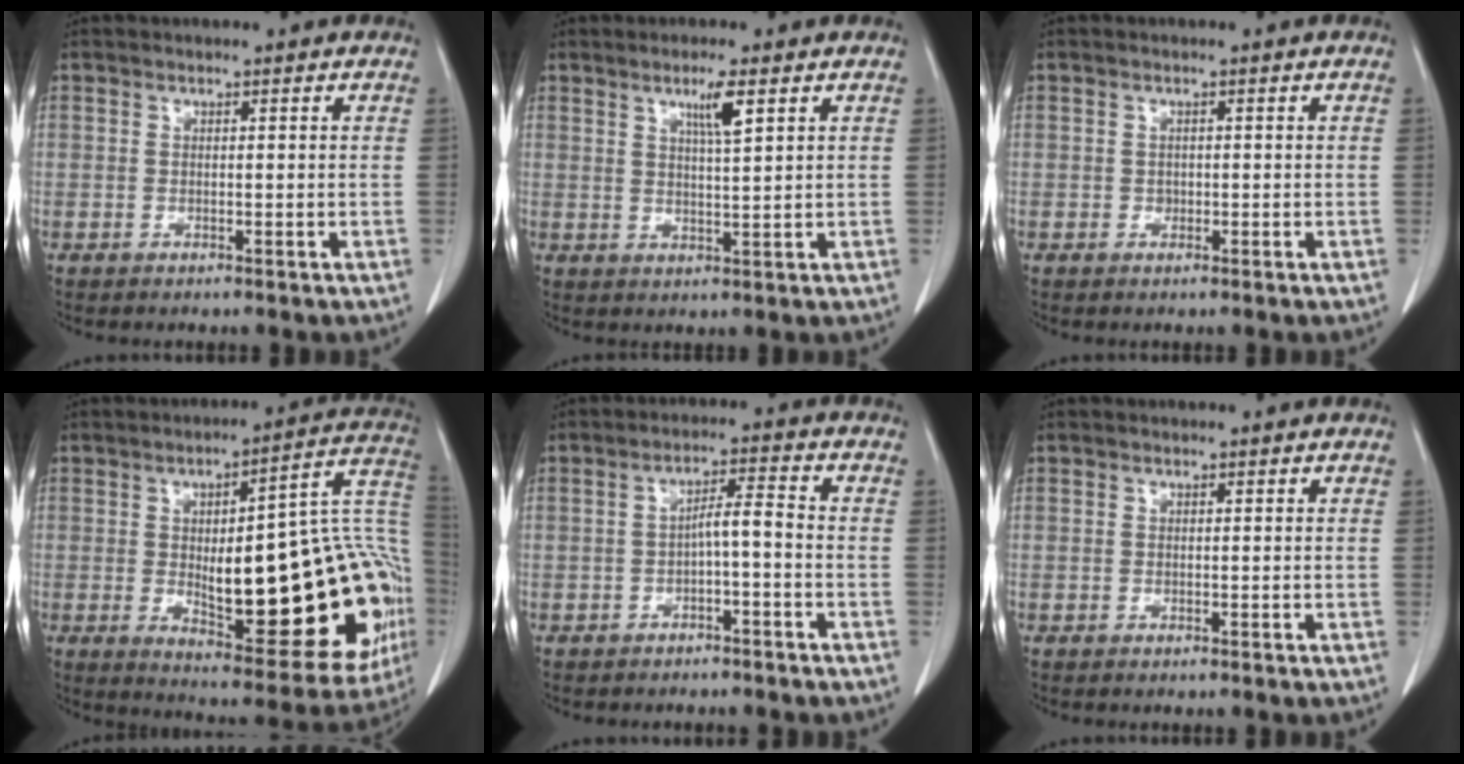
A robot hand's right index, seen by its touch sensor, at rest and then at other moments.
{"total": 4.1, "force": [2.1, 0.0, 3.5], "torque": [-0.062, -0.004, 0.037]}
{"total": 0.7, "force": [-0.1, 0.7, 0.2], "torque": [-0.001, 0.003, -0.002]}
{"total": 29.4, "force": [-3.4, 7.9, 28.1], "torque": [-0.285, 0.026, -0.028]}
{"total": 3.9, "force": [-1.3, 0.5, 3.6], "torque": [-0.058, 0.016, -0.019]}
{"total": 0.0}